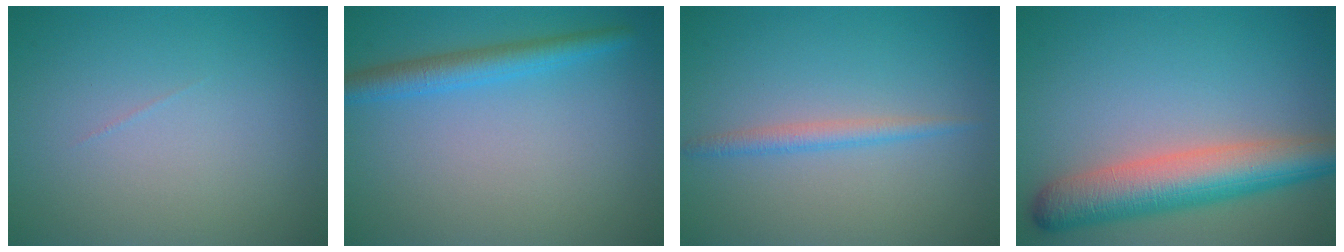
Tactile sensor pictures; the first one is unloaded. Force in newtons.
{"total": 3.0, "press": 3.0, "slide": 0.2}
{"total": 1.6, "press": 1.6, "slide": 0.1}
{"total": 7.3, "press": 7.3, "slide": 0.2}